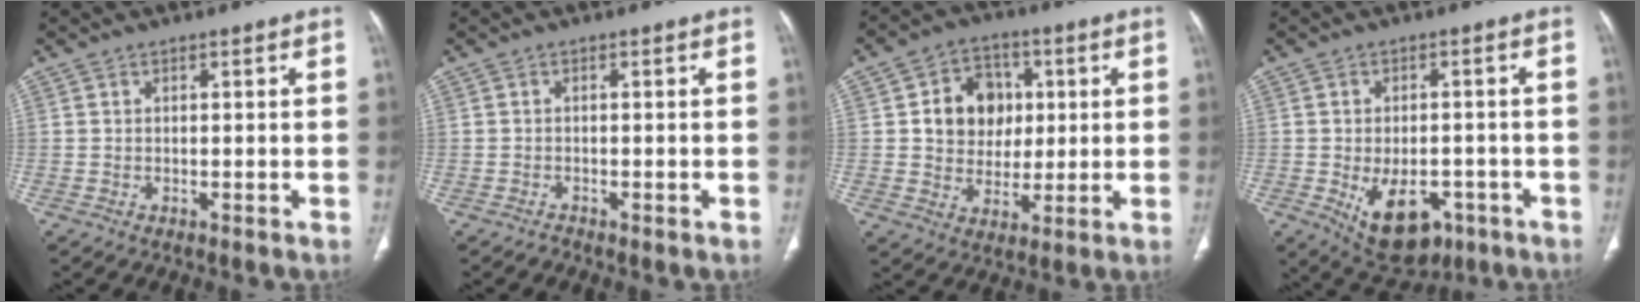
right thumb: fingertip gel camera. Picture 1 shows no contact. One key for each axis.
{"total": 0.8, "fx": -0.7, "fy": 0.1, "fz": 0.3, "tx": 0.003, "ty": 0.000, "tz": -0.013}
{"total": 11.3, "fx": 2.1, "fy": 9.5, "fz": 5.8, "tx": -0.040, "ty": 0.001, "tz": 0.035}
{"total": 11.9, "fx": -4.9, "fy": 7.2, "fz": 8.1, "tx": -0.099, "ty": 0.011, "tz": -0.058}